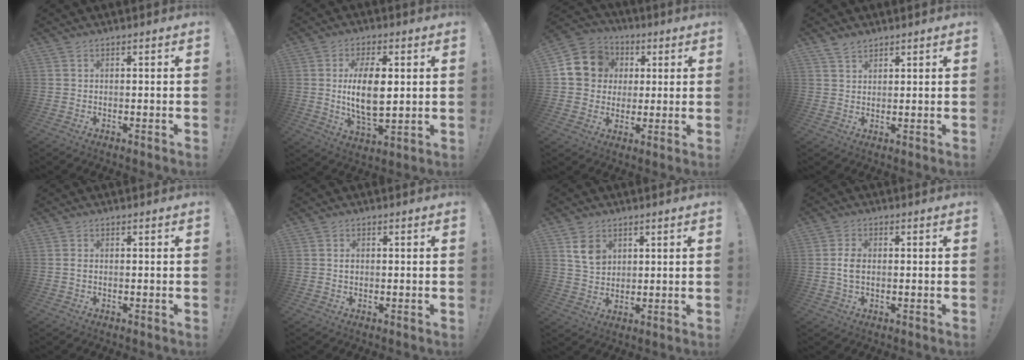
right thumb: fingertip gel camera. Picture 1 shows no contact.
{"total": 13.3, "force": [1.5, 6.2, 11.7], "torque": [-0.221, -0.012, 0.017]}
{"total": 12.9, "force": [2.9, 11.7, 4.7], "torque": [-0.061, 0.003, 0.063]}
{"total": 3.2, "force": [2.7, 1.4, 1.1], "torque": [-0.011, -0.018, 0.049]}
{"total": 0.8, "force": [-0.1, 0.5, 0.6], "torque": [-0.016, 0.005, -0.002]}
{"total": 1.0, "force": [-0.1, 0.9, 0.4], "torque": [-0.013, 0.007, 0.000]}
{"total": 7.4, "force": [3.5, 5.6, 3.4], "torque": [-0.042, -0.011, 0.065]}
{"total": 3.9, "force": [-0.1, 2.5, 3.0], "torque": [-0.064, 0.001, -0.005]}